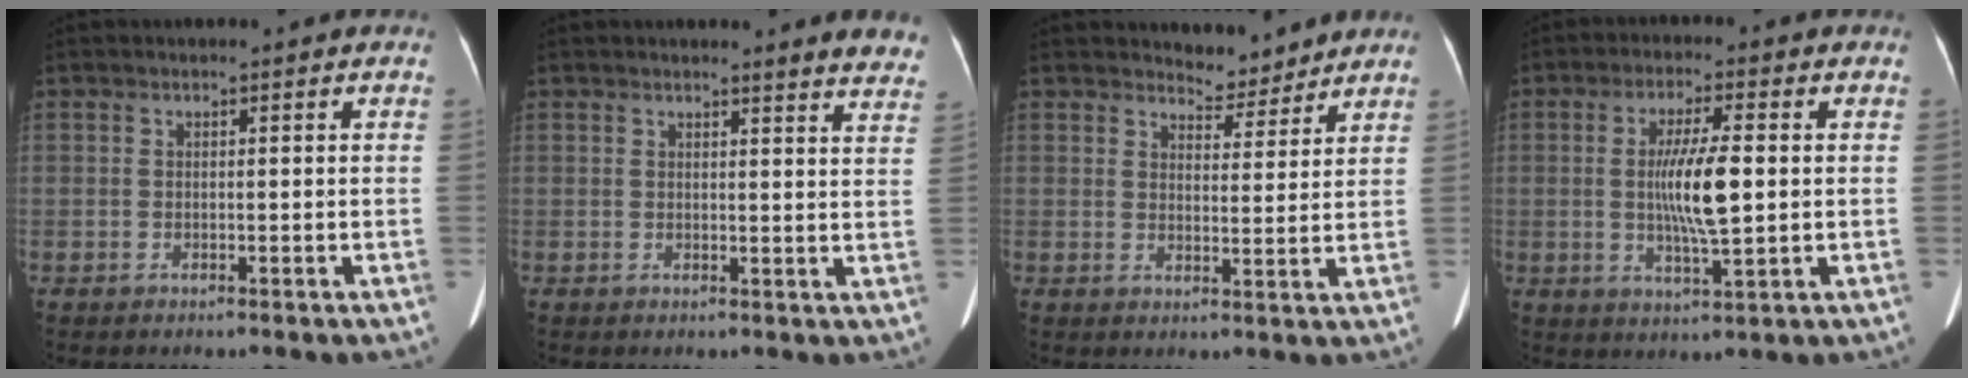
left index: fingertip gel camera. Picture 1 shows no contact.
{"total": 7.1, "force": [6.9, 0.6, 1.6], "torque": [0.002, -0.031, 0.047]}
{"total": 4.5, "force": [4.3, 1.2, -0.1], "torque": [-0.001, -0.003, 0.060]}
{"total": 8.3, "force": [0.2, 0.9, 8.3], "torque": [-0.157, -0.005, 0.002]}